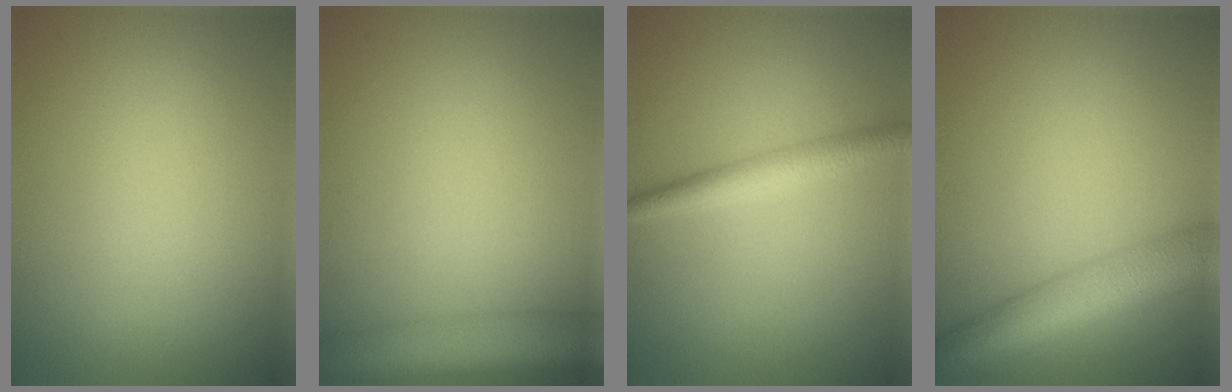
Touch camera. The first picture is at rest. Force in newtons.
{"total": 6.1, "press": 6.1, "slide": 0.3}
{"total": 2.7, "press": 2.6, "slide": 0.1}
{"total": 7.2, "press": 7.2, "slide": 0.3}